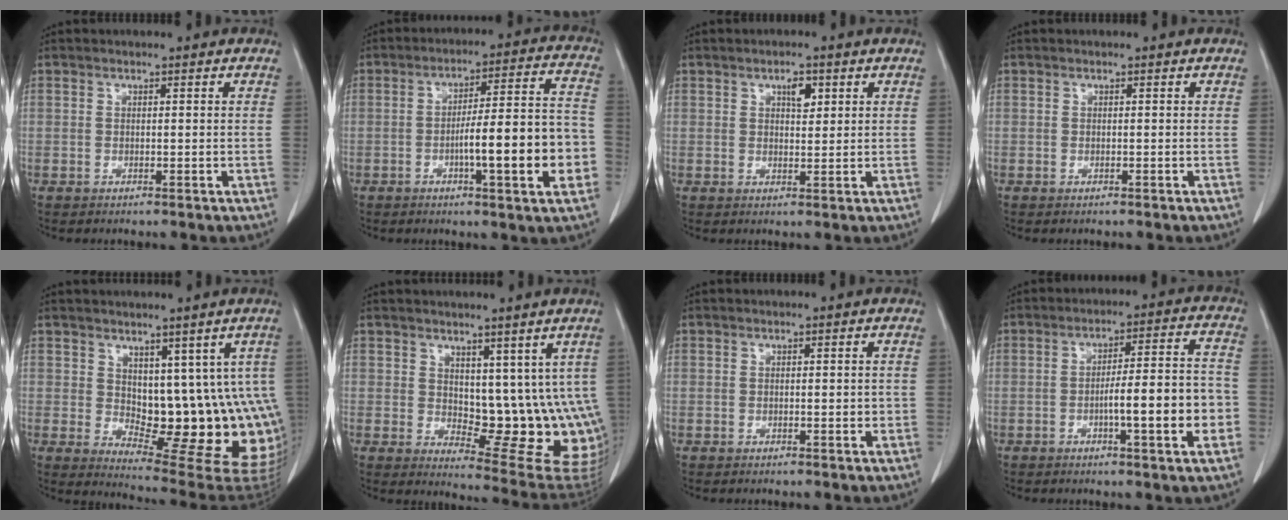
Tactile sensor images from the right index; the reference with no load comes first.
{"total": 14.3, "force": [-3.8, 1.6, 13.7], "torque": [-0.195, 0.019, -0.055]}
{"total": 2.7, "force": [1.3, 1.2, 2.1], "torque": [-0.033, 0.000, 0.021]}
{"total": 0.0}
{"total": 13.8, "force": [1.9, 6.5, 12.0], "torque": [-0.137, -0.008, 0.042]}
{"total": 12.4, "force": [3.8, 5.9, 10.2], "torque": [-0.112, -0.014, 0.068]}
{"total": 1.0, "force": [-0.2, 0.4, 0.9], "torque": [-0.013, 0.001, -0.003]}
{"total": 11.0, "force": [-3.0, 1.0, 10.6], "torque": [-0.156, 0.015, -0.043]}